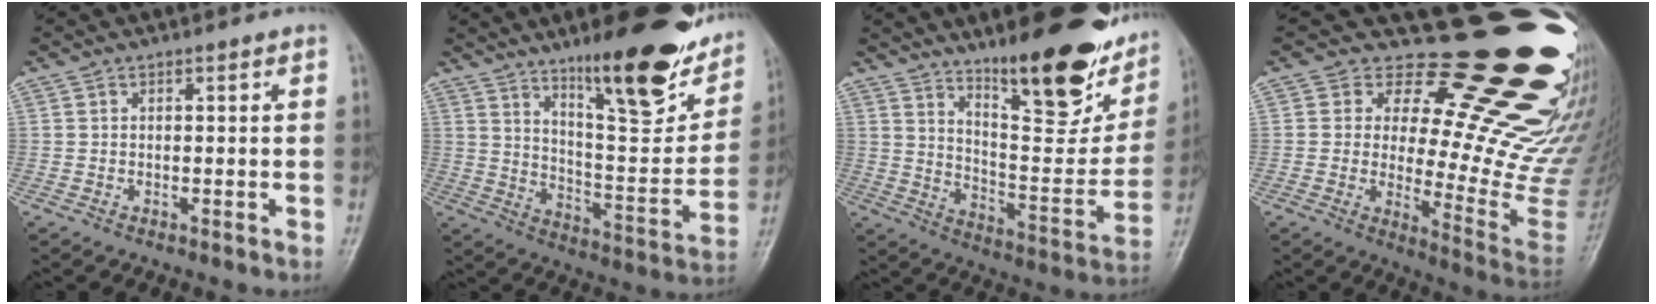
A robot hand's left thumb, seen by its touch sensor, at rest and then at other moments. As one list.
[{"total": 22.2, "force": [14.4, 6.2, 15.7], "torque": [-0.182, -0.076, 0.224]}, {"total": 24.0, "force": [15.8, 7.5, 16.3], "torque": [-0.183, -0.086, 0.242]}, {"total": 28.9, "force": [18.2, 10.8, 19.7], "torque": [-0.196, -0.119, 0.237]}]